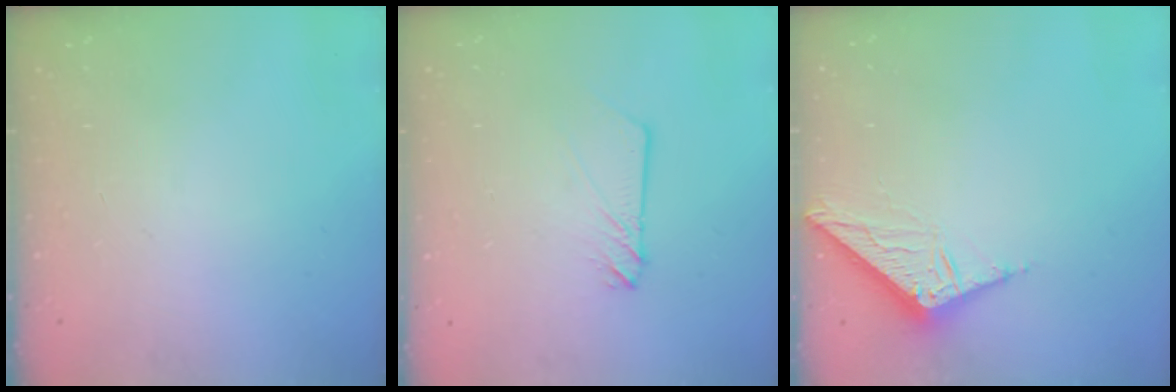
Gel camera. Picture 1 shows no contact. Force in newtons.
{"total": 2.9, "press": 2.9, "slide": 0.4}
{"total": 8.3, "press": 8.3, "slide": 0.5}